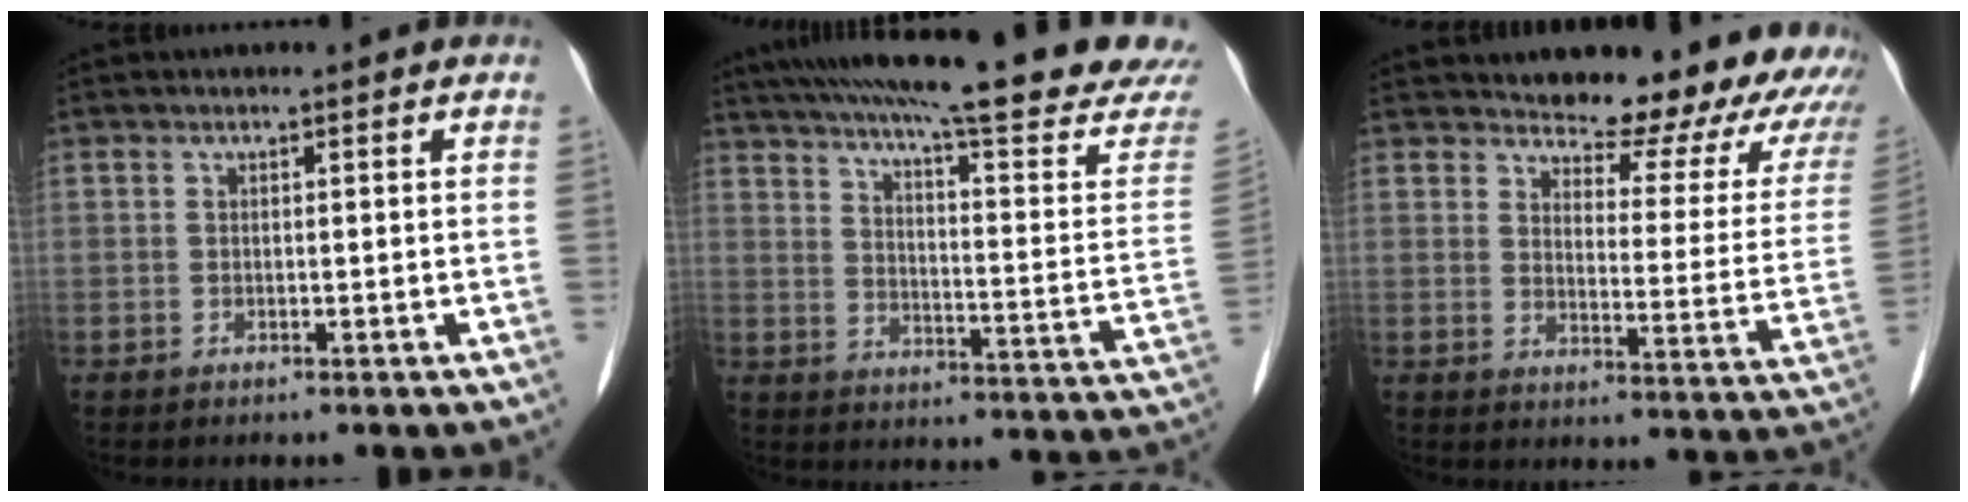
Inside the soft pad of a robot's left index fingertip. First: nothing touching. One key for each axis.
{"total": 27.7, "fx": 23.7, "fy": 1.0, "fz": 14.2, "tx": -0.224, "ty": -0.054, "tz": 0.304}
{"total": 19.7, "fx": 17.2, "fy": 4.8, "fz": 8.1, "tx": -0.080, "ty": -0.063, "tz": 0.188}